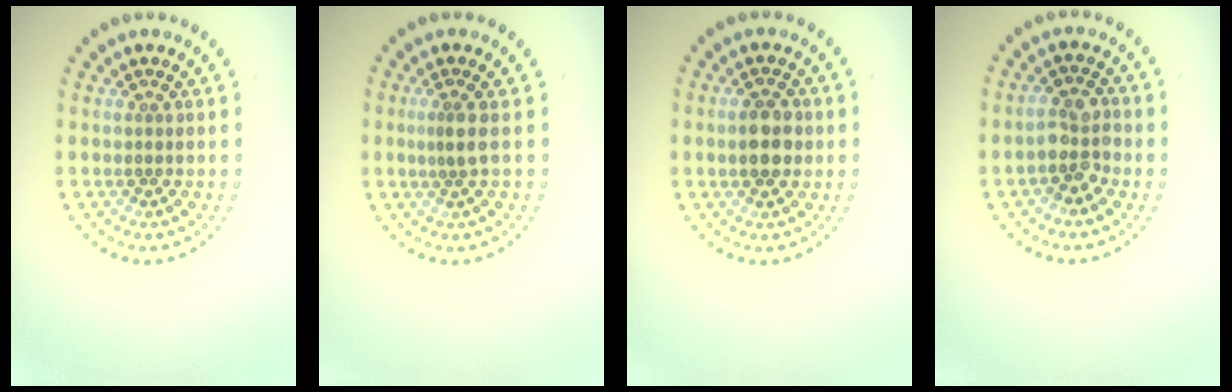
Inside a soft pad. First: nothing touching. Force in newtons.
{"total": 1.3, "press": 0.8, "slide": 1.0}
{"total": 3.4, "press": 3.4, "slide": 0.1}
{"total": 3.0, "press": 2.7, "slide": 1.2}